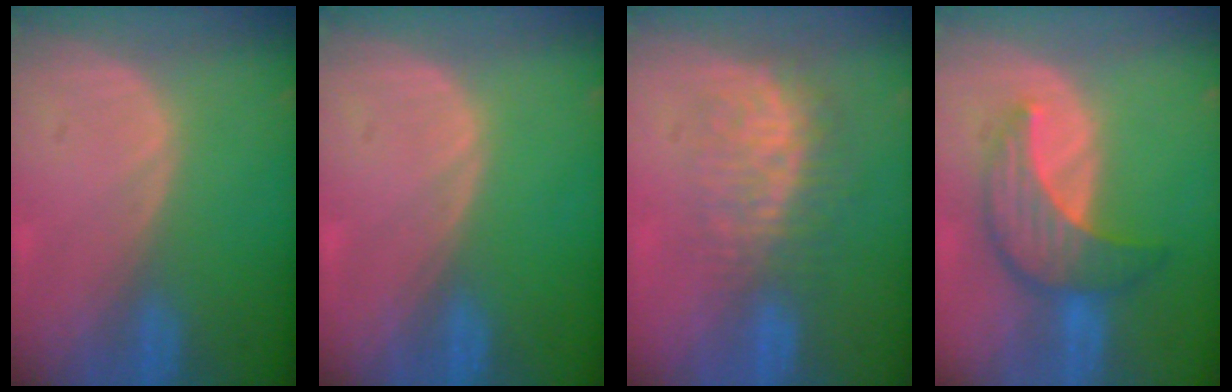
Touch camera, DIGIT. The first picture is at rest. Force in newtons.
{"total": 0.0}
{"total": 8.7, "press": 7.3, "slide": 4.6}
{"total": 7.5, "press": 7.4, "slide": 1.2}